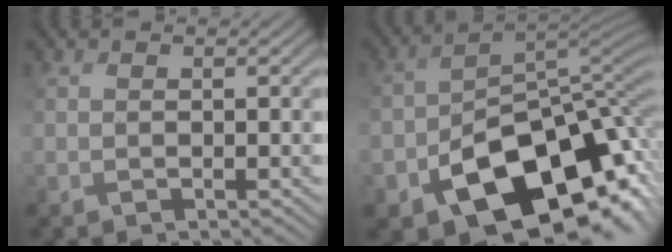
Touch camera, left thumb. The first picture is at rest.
{"total": 14.7, "force": [-8.7, 8.6, 8.2], "torque": [-0.139, -0.042, -0.122]}